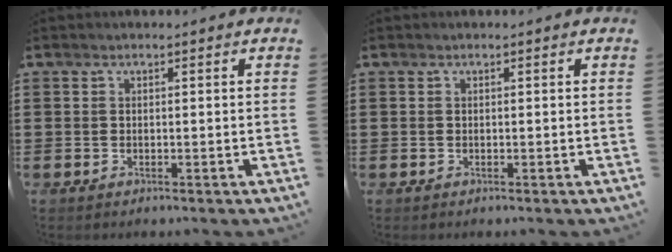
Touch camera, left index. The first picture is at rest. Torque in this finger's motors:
{"motor_torque": [0.00, 0.00, 0.02, -0.01]}